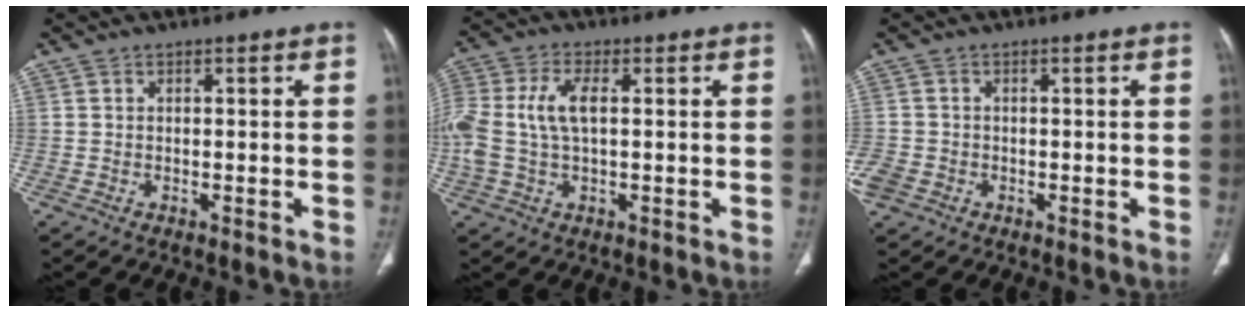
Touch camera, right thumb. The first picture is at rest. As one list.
[{"total": 10.6, "force": [0.8, 5.7, 9.0], "torque": [-0.222, 0.019, 0.017]}, {"total": 4.1, "force": [-1.7, 3.2, 2.0], "torque": [-0.057, 0.007, -0.030]}]